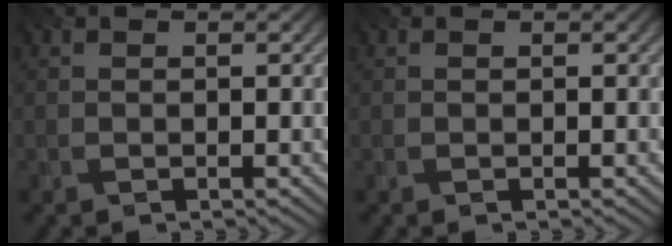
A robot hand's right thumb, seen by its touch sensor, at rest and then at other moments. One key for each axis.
{"total": 0.0}